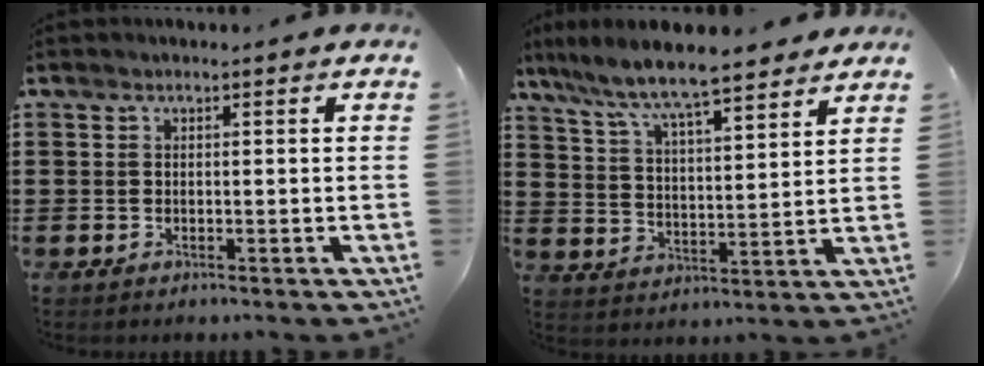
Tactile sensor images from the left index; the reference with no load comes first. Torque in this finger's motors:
{"motor_torque": [2.14, 0.00, 1.05, 0.21]}